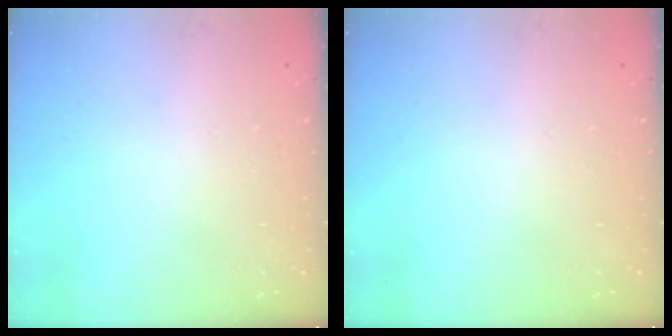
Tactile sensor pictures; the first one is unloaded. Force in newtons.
{"total": 0.0}